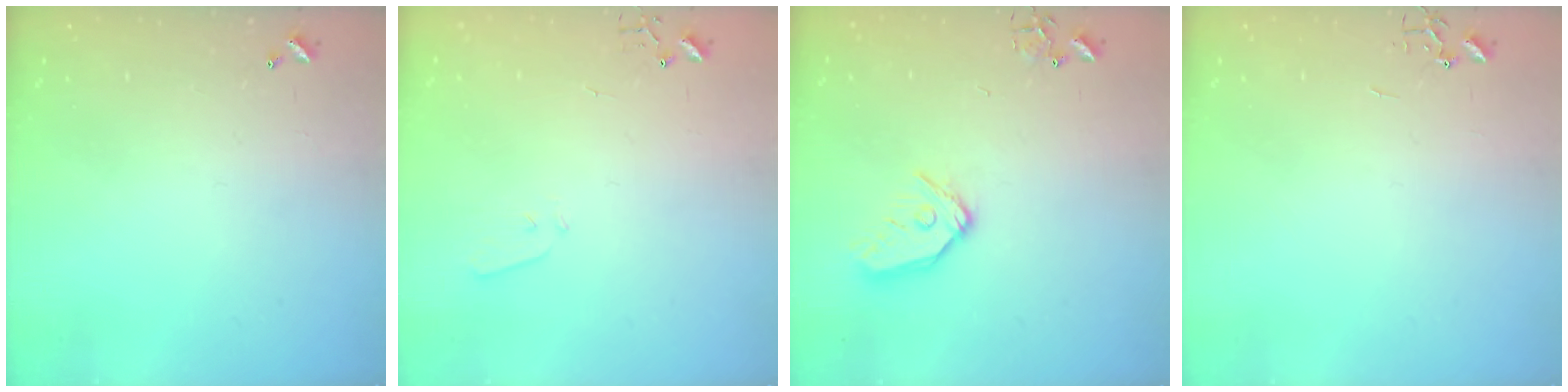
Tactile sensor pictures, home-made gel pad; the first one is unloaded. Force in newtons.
{"total": 3.6, "press": 3.5, "slide": 0.6}
{"total": 12.5, "press": 12.4, "slide": 1.6}
{"total": 0.0}